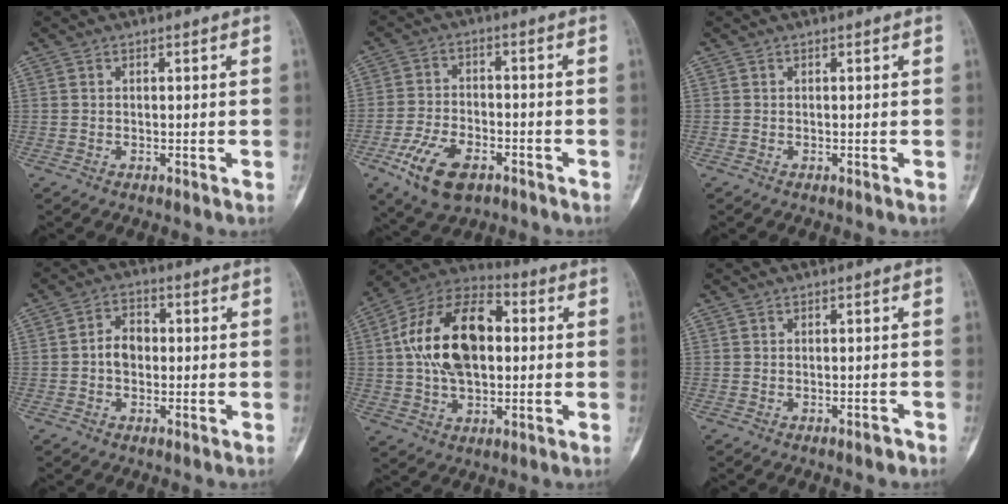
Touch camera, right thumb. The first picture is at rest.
{"total": 10.9, "force": [-5.6, 5.7, 7.4], "torque": [-0.136, 0.015, -0.099]}
{"total": 0.0}
{"total": 5.0, "force": [-0.4, 3.7, 3.3], "torque": [-0.037, 0.016, -0.015]}
{"total": 19.5, "force": [2.2, 11.7, 15.5], "torque": [-0.254, 0.023, 0.031]}
{"total": 1.2, "force": [-0.9, 0.4, 0.7], "torque": [-0.009, 0.006, -0.011]}